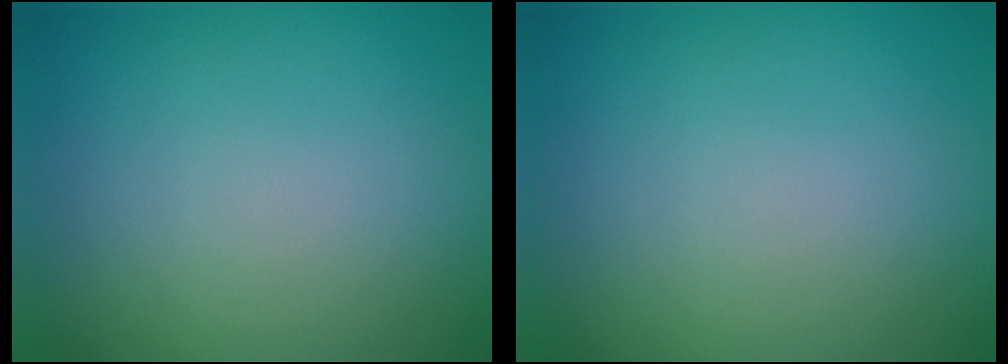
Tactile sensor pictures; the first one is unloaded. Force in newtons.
{"total": 0.0}